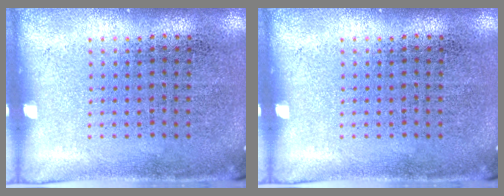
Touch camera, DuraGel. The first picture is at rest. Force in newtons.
{"total": 0.0}